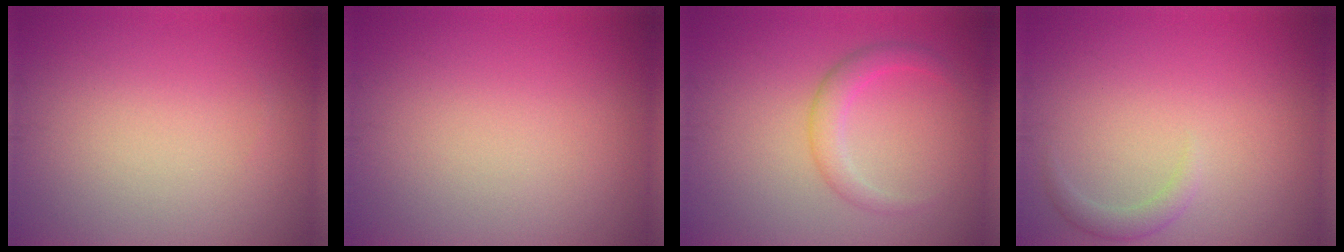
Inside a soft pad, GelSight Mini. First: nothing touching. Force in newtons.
{"total": 0.0}
{"total": 2.3, "press": 2.3, "slide": 0.1}
{"total": 1.3, "press": 1.3, "slide": 0.1}